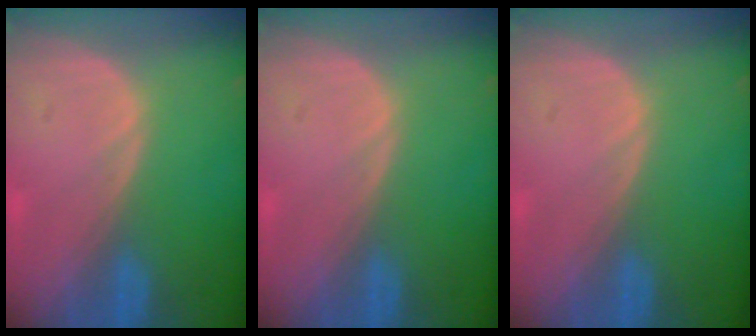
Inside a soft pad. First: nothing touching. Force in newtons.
{"total": 0.0}
{"total": 0.0}